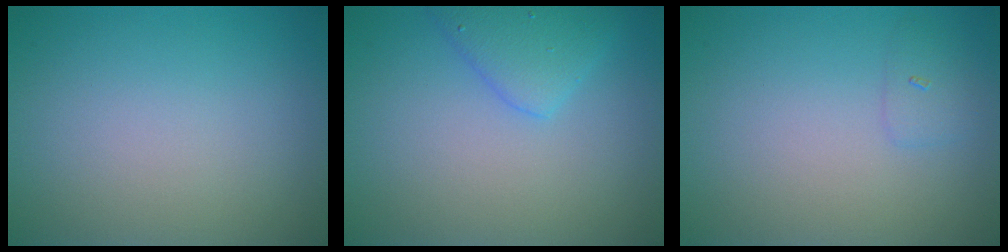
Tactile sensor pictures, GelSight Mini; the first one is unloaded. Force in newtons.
{"total": 3.0, "press": 3.0, "slide": 0.1}
{"total": 1.1, "press": 1.1, "slide": 0.0}